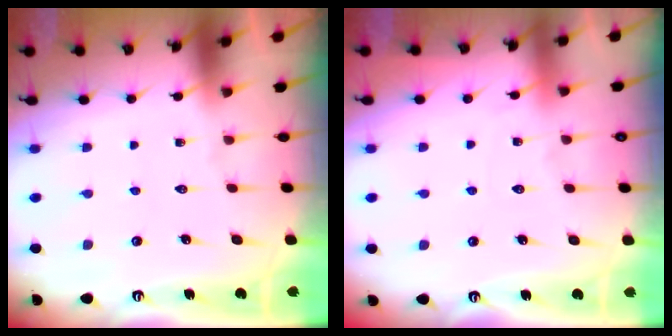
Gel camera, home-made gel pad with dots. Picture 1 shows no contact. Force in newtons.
{"total": 5.1, "press": 5.0, "slide": 0.6}